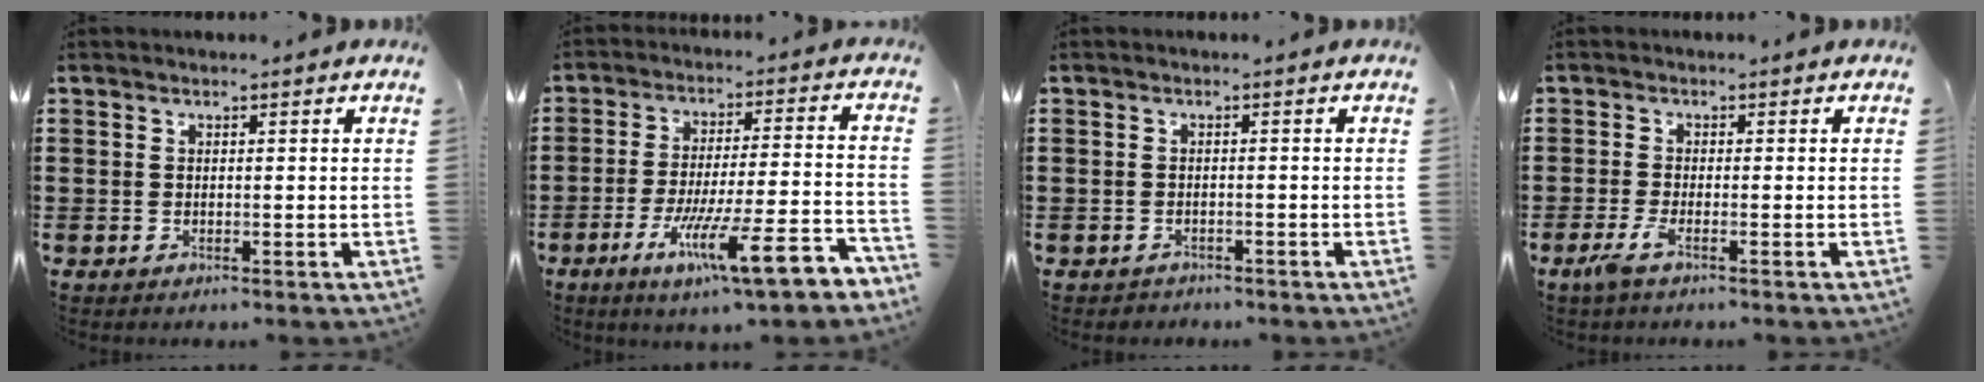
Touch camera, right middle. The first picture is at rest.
{"total": 12.8, "force": [-8.0, 1.6, 9.8], "torque": [-0.159, 0.009, -0.141]}
{"total": 1.0, "force": [-0.9, 0.4, -0.1], "torque": [-0.001, 0.002, -0.022]}
{"total": 2.7, "force": [-1.5, 0.3, 2.2], "torque": [-0.054, -0.007, -0.030]}